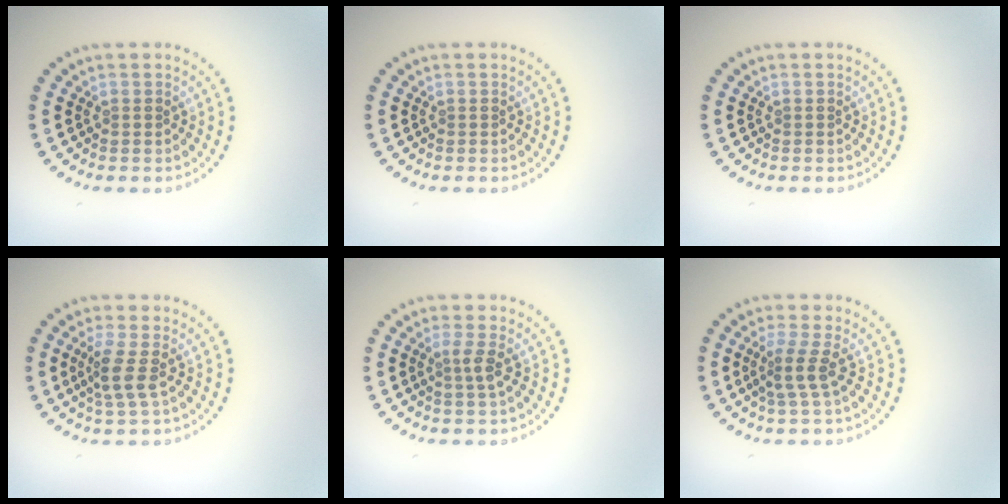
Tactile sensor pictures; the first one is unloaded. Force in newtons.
{"total": 0.0}
{"total": 0.0}
{"total": 2.5, "press": 1.9, "slide": 1.6}
{"total": 1.4, "press": 1.0, "slide": 1.0}
{"total": 2.3, "press": 1.6, "slide": 1.7}